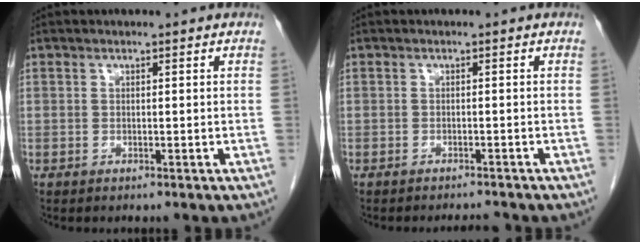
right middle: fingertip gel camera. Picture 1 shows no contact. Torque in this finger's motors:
{"motor_torque": [0.05, 0.03, 0.03, 0.01]}